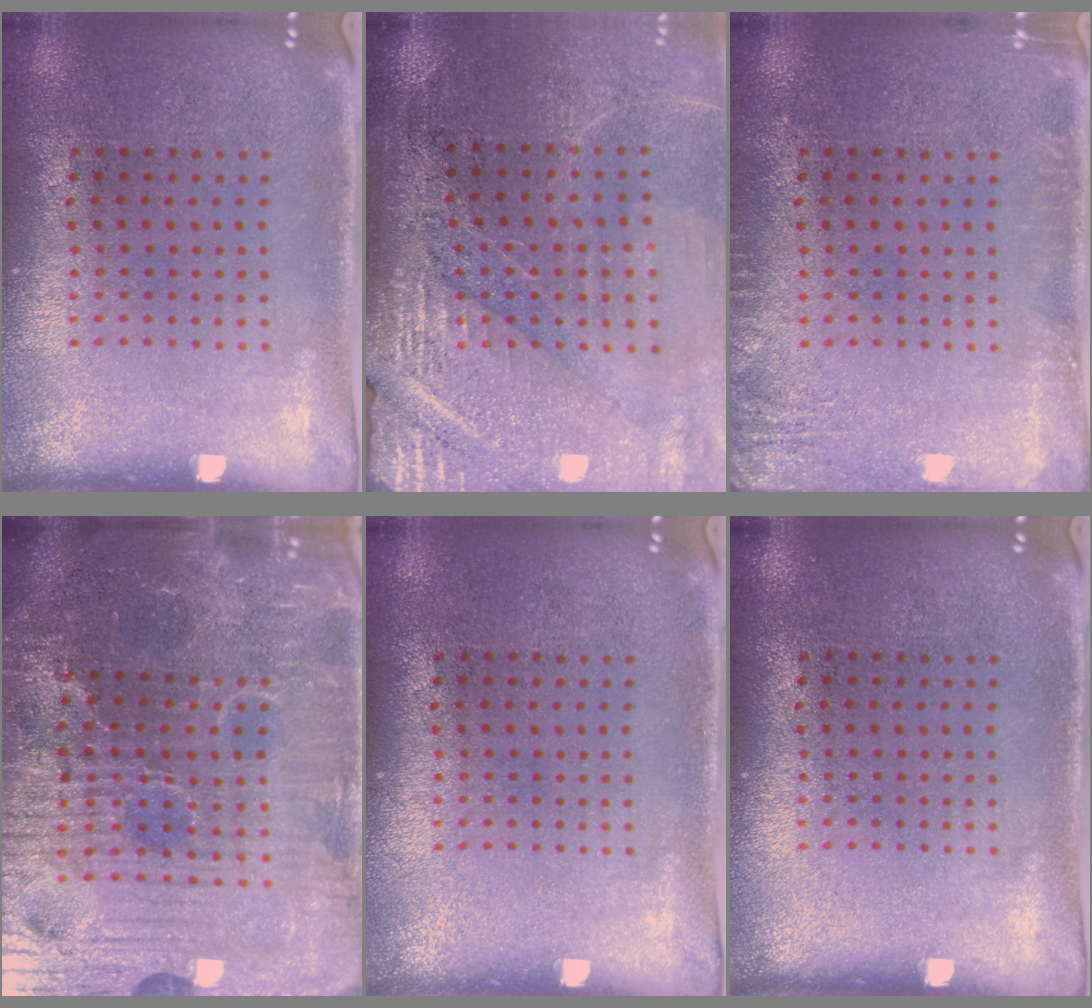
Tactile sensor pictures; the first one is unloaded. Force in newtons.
{"total": 3.2, "press": 3.1, "slide": 0.6}
{"total": 2.0, "press": 1.9, "slide": 0.2}
{"total": 6.6, "press": 6.1, "slide": 2.7}
{"total": 0.0}
{"total": 0.0}